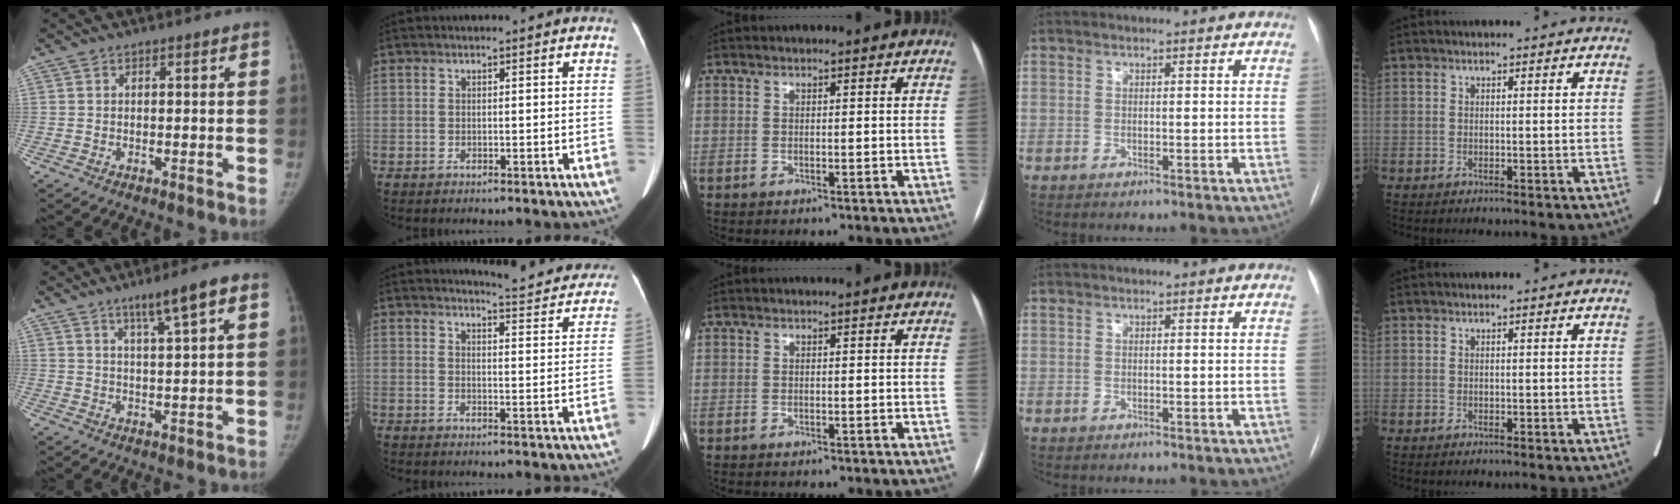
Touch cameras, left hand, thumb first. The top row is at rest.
{"thumb": {"total": 7.2, "force": [3.9, 0.4, 6.0], "torque": [-0.099, -0.011, 0.066]}, "index": {"total": 11.0, "force": [10.8, 1.3, 1.8], "torque": [-0.010, -0.031, 0.109]}}